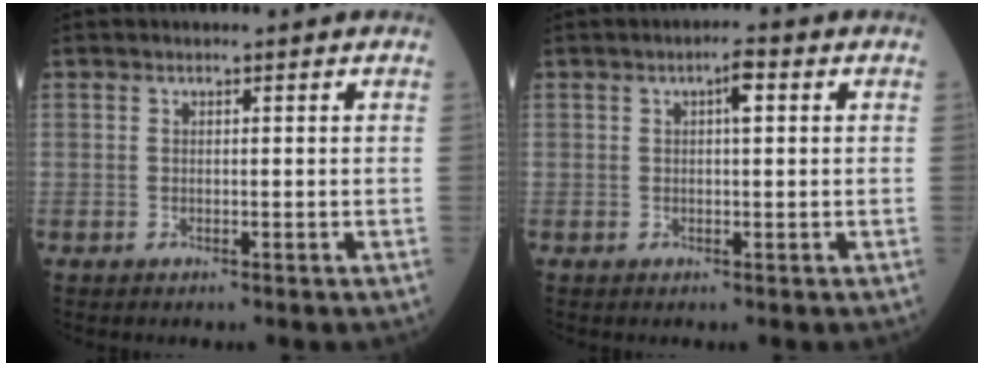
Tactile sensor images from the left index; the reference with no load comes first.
{"total": 2.3, "force": [0.5, 0.4, 2.2], "torque": [-0.037, 0.005, 0.006]}